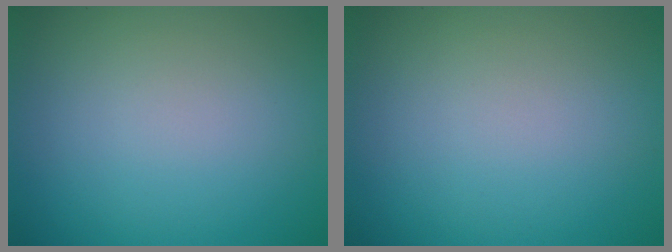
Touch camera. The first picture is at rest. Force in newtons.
{"total": 0.0}